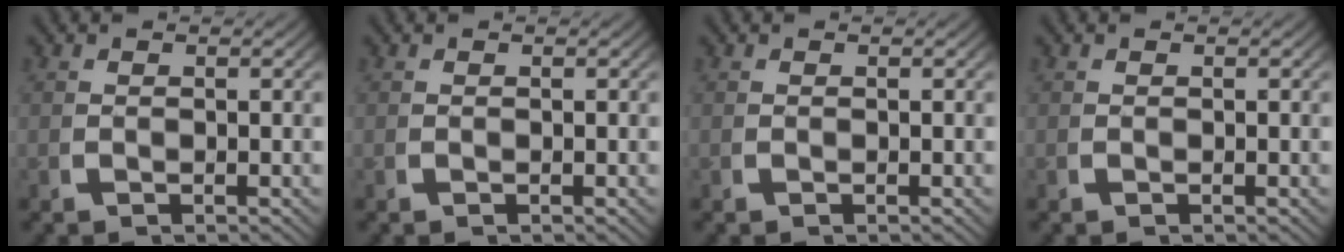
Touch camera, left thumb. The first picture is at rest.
{"total": 0.0}
{"total": 0.0}
{"total": 0.0}